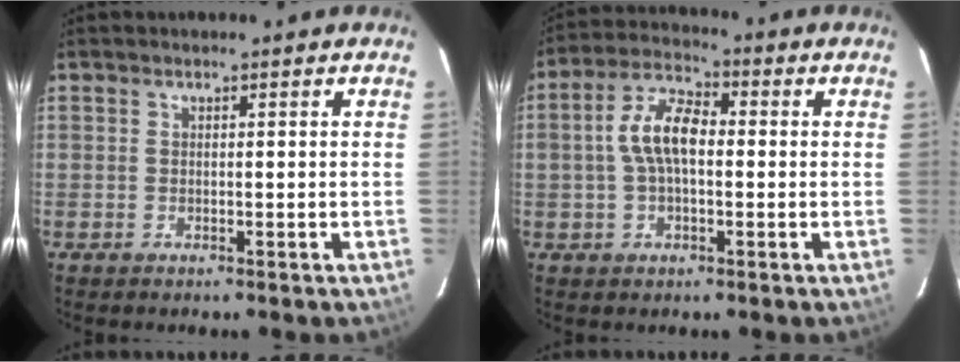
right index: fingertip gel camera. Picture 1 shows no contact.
{"total": 8.4, "force": [-0.1, 4.2, 7.3], "torque": [-0.146, 0.020, -0.003]}